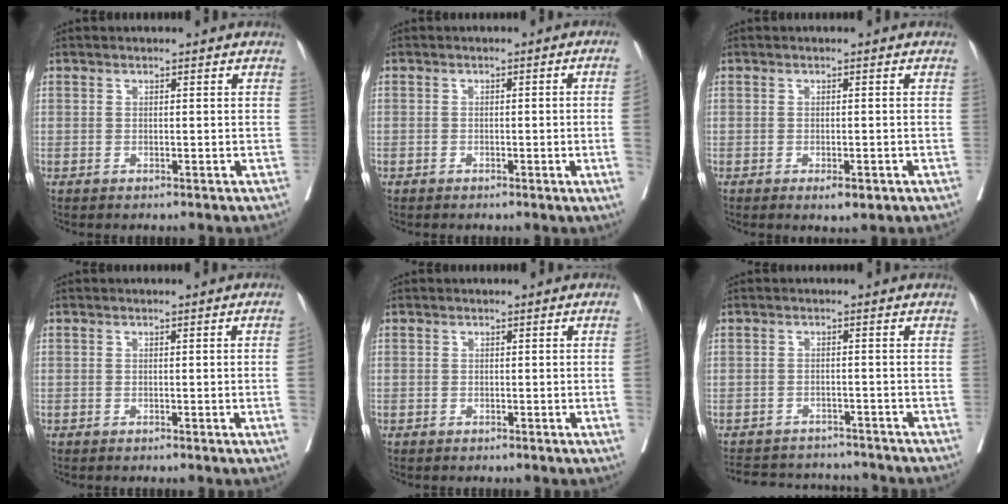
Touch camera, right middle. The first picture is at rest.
{"total": 3.7, "force": [-0.7, -0.7, 3.5], "torque": [-0.045, -0.001, -0.008]}
{"total": 2.1, "force": [-1.1, 0.6, 1.7], "torque": [-0.025, -0.004, -0.010]}
{"total": 2.2, "force": [-0.4, -0.4, 2.1], "torque": [-0.031, 0.001, -0.003]}
{"total": 1.3, "force": [-0.3, -0.3, 1.2], "torque": [-0.020, -0.002, -0.004]}
{"total": 9.6, "force": [-9.1, 2.8, 1.6], "torque": [-0.029, 0.010, -0.121]}